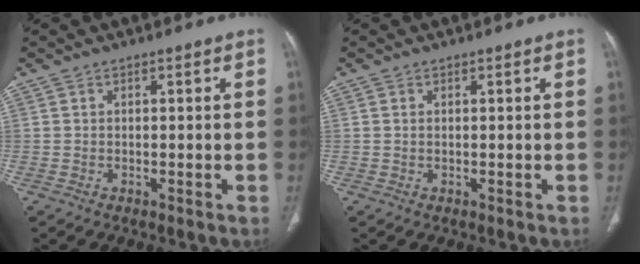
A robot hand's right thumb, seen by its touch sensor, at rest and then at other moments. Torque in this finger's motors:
{"motor_torque": [0.19, 0.55, -0.22, 0.04, 0.04]}